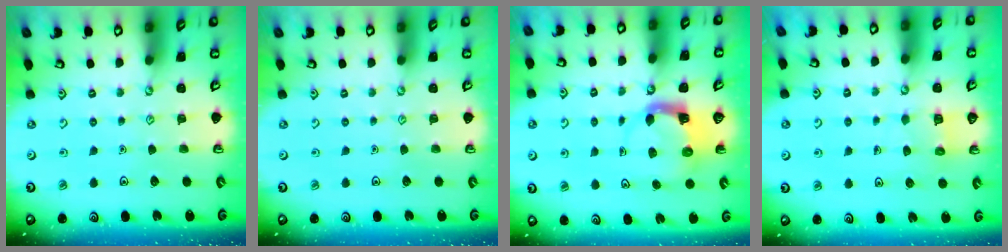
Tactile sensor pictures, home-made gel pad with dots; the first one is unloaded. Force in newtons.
{"total": 0.0}
{"total": 3.9, "press": 3.8, "slide": 0.6}
{"total": 5.1, "press": 5.1, "slide": 0.5}